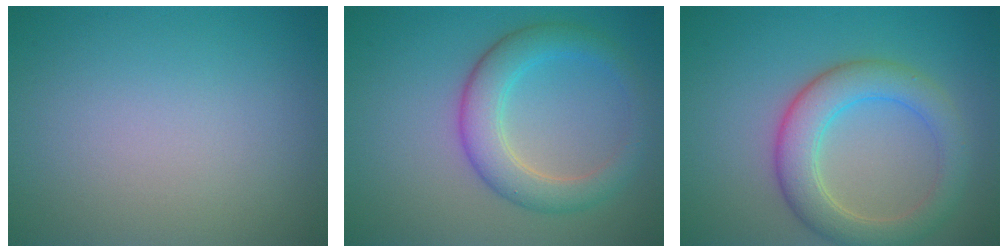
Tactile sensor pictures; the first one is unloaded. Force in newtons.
{"total": 4.5, "press": 4.5, "slide": 0.1}
{"total": 5.3, "press": 5.3, "slide": 0.4}